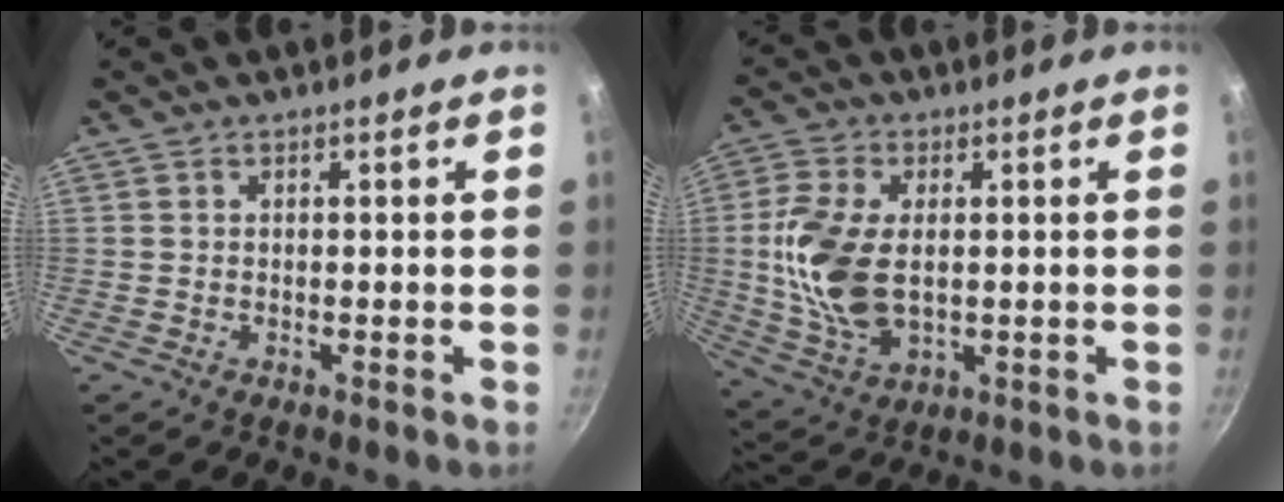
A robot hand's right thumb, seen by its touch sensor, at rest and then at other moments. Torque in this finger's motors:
{"motor_torque": [-0.97, 1.14, 1.20, 0.77, 0.14]}